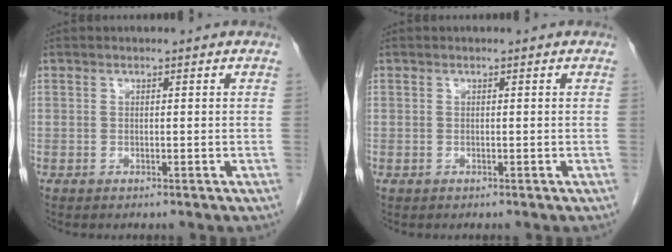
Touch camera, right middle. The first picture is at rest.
{"total": 0.0}